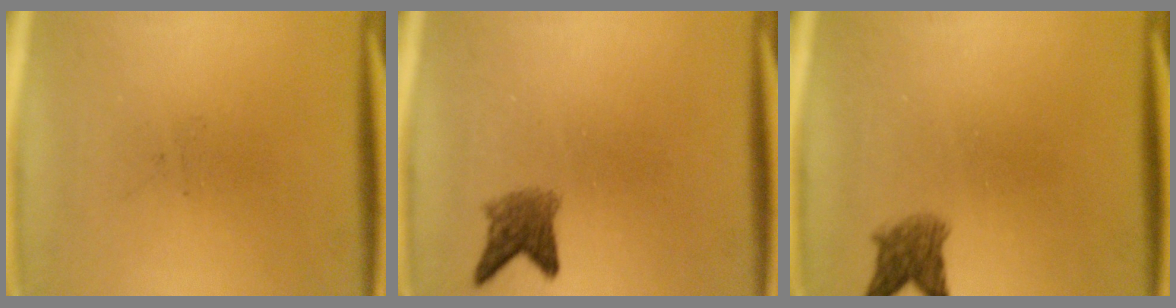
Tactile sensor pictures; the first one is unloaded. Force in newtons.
{"total": 3.3}
{"total": 3.3}